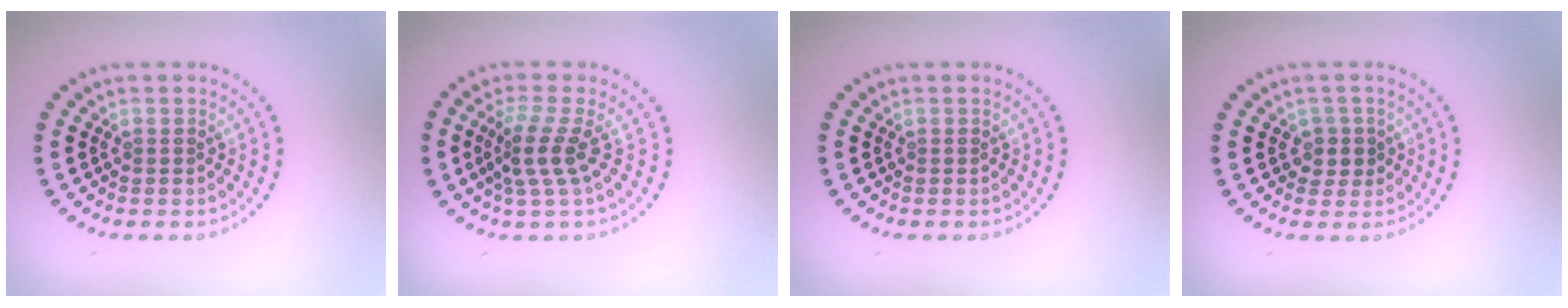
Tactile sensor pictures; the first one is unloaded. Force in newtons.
{"total": 2.8, "press": 1.9, "slide": 2.1}
{"total": 0.0}
{"total": 1.8, "press": 1.4, "slide": 1.1}